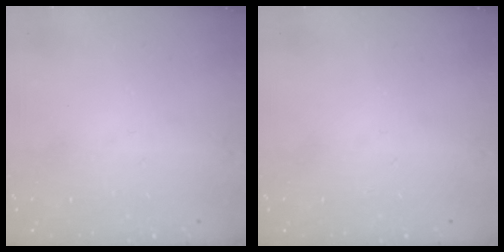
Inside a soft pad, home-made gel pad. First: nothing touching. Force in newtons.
{"total": 0.0}